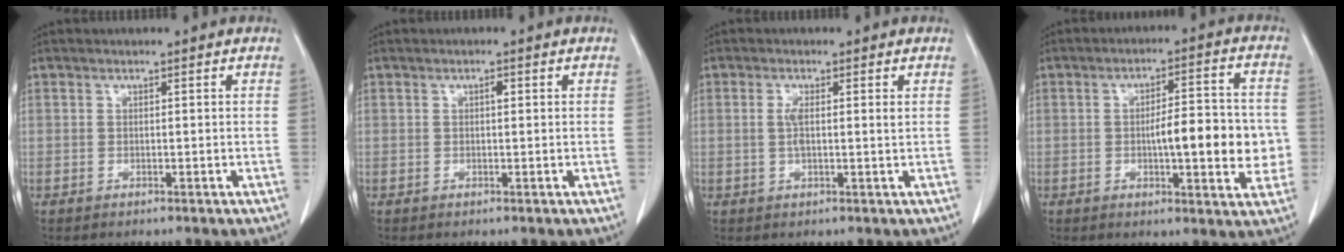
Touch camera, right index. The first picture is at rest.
{"total": 0.8, "force": [0.2, 0.3, 0.7], "torque": [-0.012, 0.002, 0.002]}
{"total": 2.7, "force": [0.5, 0.5, 2.6], "torque": [-0.052, 0.000, 0.008]}
{"total": 11.2, "force": [-1.3, 2.9, 10.7], "torque": [-0.151, 0.016, -0.015]}